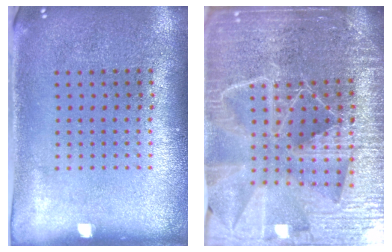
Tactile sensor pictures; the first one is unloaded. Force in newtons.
{"total": 6.5, "press": 5.5, "slide": 3.3}